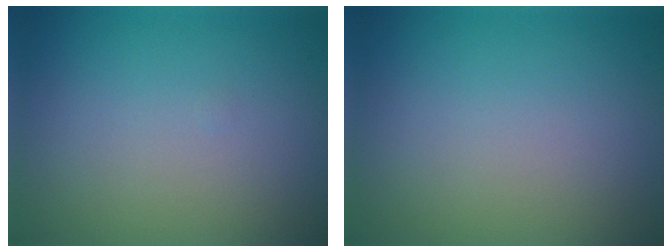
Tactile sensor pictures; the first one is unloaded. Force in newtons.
{"total": 0.0}